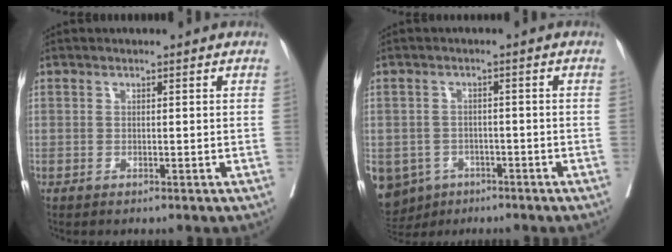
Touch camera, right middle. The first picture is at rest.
{"total": 10.3, "force": [-5.9, 8.1, 2.7], "torque": [-0.078, -0.004, -0.080]}